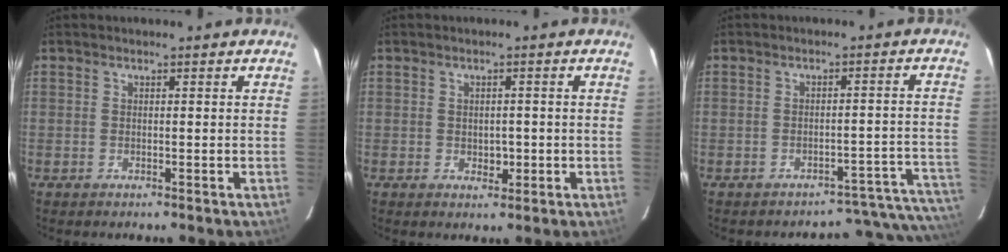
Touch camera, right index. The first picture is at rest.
{"total": 2.4, "force": [-0.4, 1.7, 1.7], "torque": [-0.020, 0.001, 0.000]}
{"total": 12.2, "force": [-11.8, 2.1, 2.4], "torque": [0.014, 0.039, -0.125]}